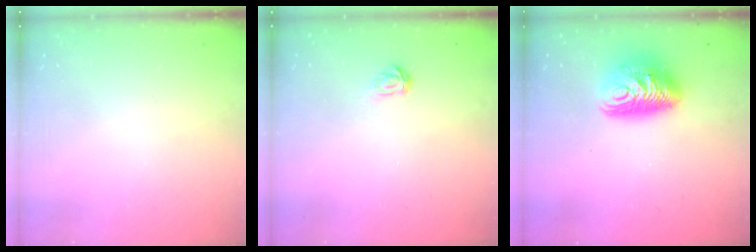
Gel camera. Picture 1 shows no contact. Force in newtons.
{"total": 1.6, "press": 1.6, "slide": 0.2}
{"total": 11.9, "press": 11.9, "slide": 0.9}